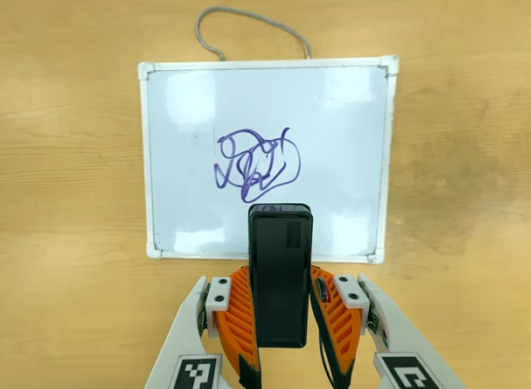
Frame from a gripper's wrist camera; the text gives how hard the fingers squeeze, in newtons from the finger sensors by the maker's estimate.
{"total": 4.1, "left": 2.8, "right": 5.3}